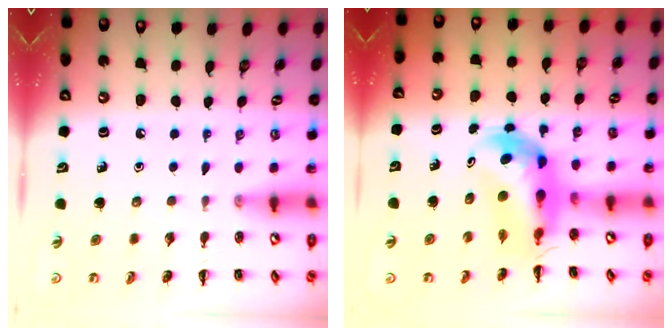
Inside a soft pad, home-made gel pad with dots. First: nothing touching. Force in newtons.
{"total": 6.2, "press": 5.8, "slide": 2.3}